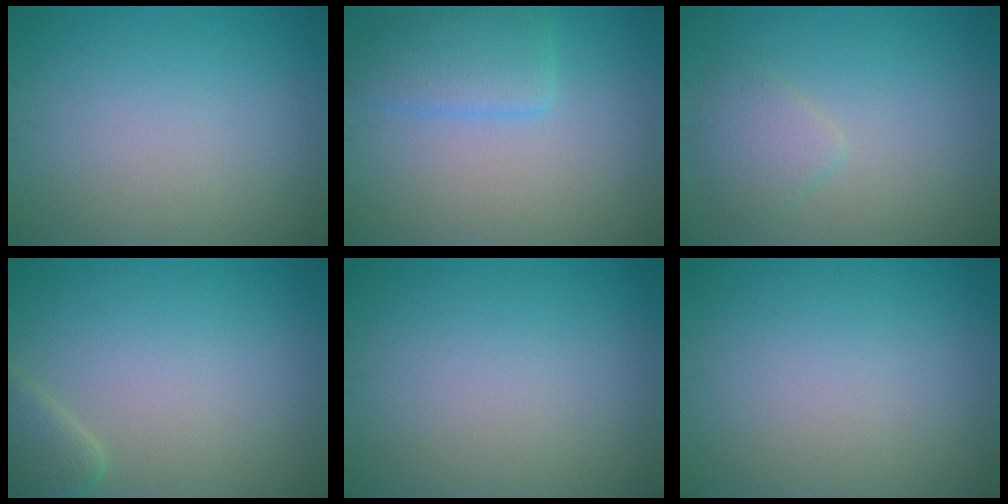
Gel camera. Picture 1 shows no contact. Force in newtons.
{"total": 3.2, "press": 3.2, "slide": 0.2}
{"total": 2.2, "press": 2.2, "slide": 0.2}
{"total": 2.6, "press": 2.6, "slide": 0.2}
{"total": 0.0}
{"total": 0.0}